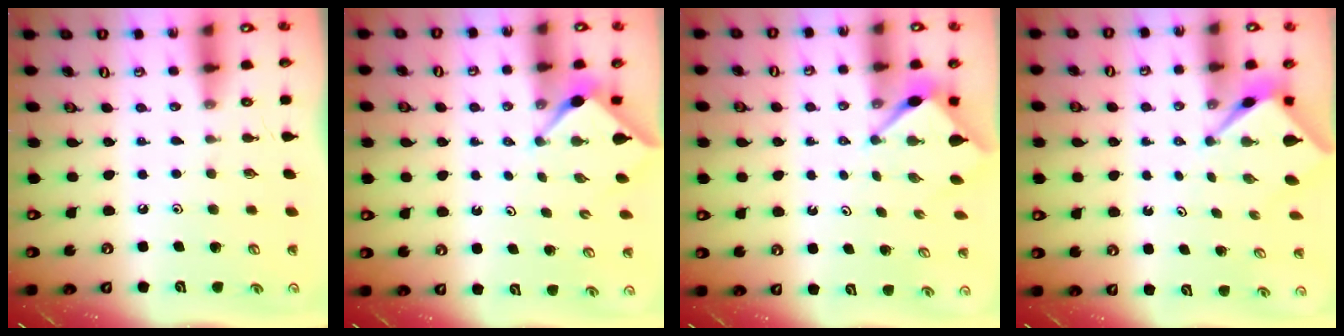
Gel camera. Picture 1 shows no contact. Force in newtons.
{"total": 2.9, "press": 2.9, "slide": 0.4}
{"total": 2.9, "press": 2.8, "slide": 0.3}
{"total": 2.5, "press": 2.5, "slide": 0.2}